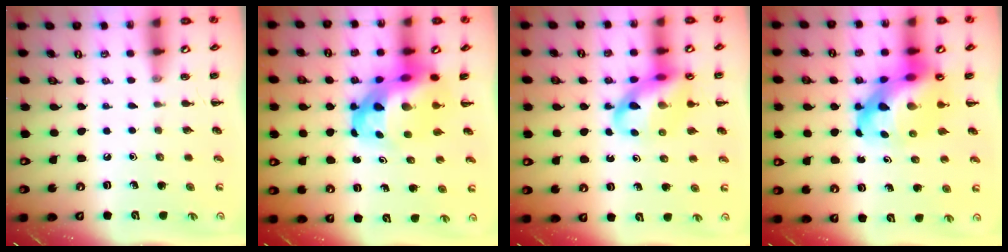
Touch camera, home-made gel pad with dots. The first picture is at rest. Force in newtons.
{"total": 10.8, "press": 10.4, "slide": 2.9}
{"total": 15.5, "press": 15.1, "slide": 3.4}
{"total": 15.2, "press": 14.7, "slide": 3.9}